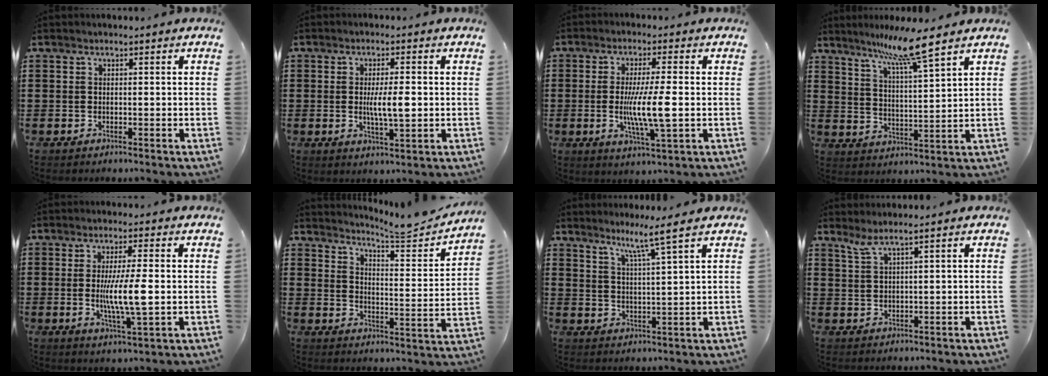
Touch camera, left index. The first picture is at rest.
{"total": 5.6, "force": [0.1, 1.3, 5.4], "torque": [-0.096, -0.004, -0.004]}
{"total": 8.4, "force": [-0.7, 1.1, 8.3], "torque": [-0.156, -0.010, -0.016]}
{"total": 8.8, "force": [7.0, -0.5, 5.4], "torque": [-0.117, -0.029, 0.117]}
{"total": 7.7, "force": [-0.2, 1.1, 7.6], "torque": [-0.140, -0.012, -0.012]}
{"total": 5.2, "force": [4.9, -0.6, 1.6], "torque": [-0.040, -0.043, 0.076]}
{"total": 5.2, "force": [3.9, -1.4, 3.1], "torque": [-0.072, -0.018, 0.062]}
{"total": 2.2, "force": [1.7, -0.4, 1.4], "torque": [-0.032, -0.002, 0.030]}